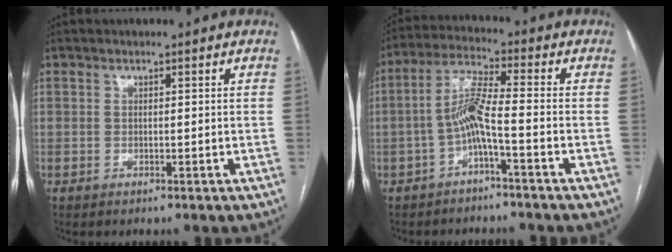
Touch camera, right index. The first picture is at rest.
{"total": 6.3, "force": [-2.2, 0.0, 5.9], "torque": [-0.120, 0.017, -0.044]}